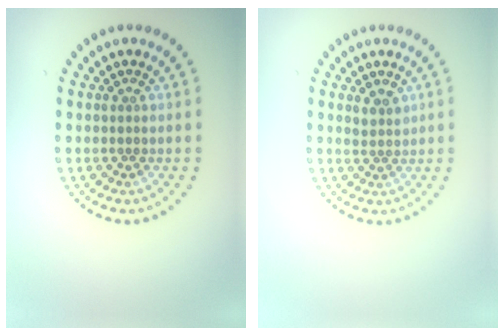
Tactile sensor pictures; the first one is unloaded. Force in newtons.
{"total": 1.5, "press": 1.2, "slide": 0.9}